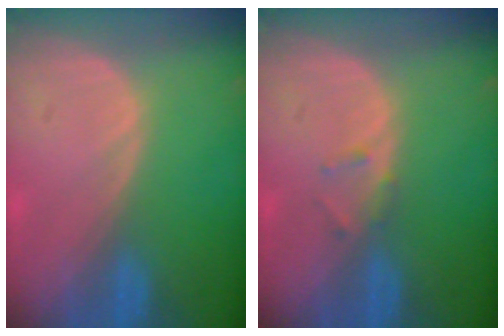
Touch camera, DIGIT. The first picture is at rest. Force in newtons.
{"total": 1.3, "press": 1.3, "slide": 0.4}